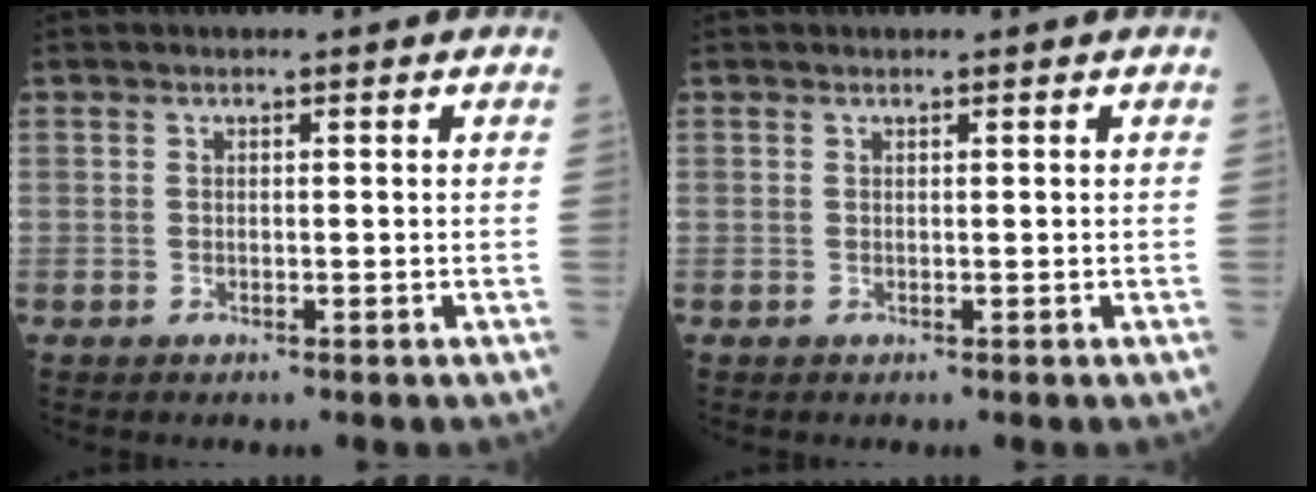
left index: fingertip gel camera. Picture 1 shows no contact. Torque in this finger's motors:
{"motor_torque": [0.22, -0.02, -0.02, -0.01]}